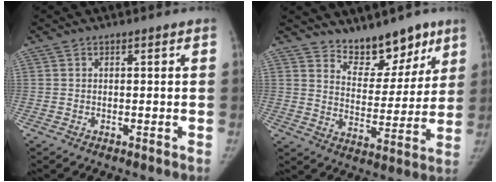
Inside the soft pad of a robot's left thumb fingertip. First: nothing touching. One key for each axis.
{"total": 11.8, "fx": 9.2, "fy": 5.7, "fz": 4.8, "tx": -0.022, "ty": -0.066, "tz": 0.150}